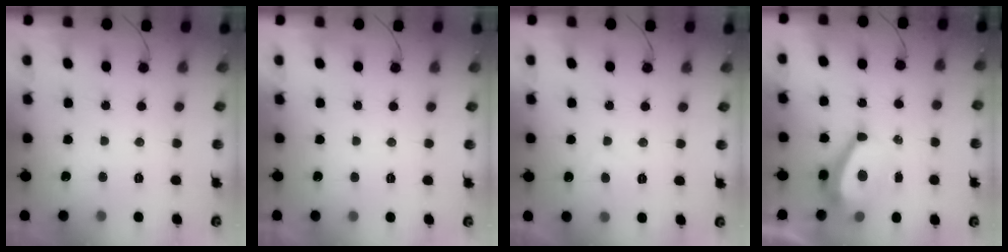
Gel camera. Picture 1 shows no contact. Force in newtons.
{"total": 2.3, "press": 2.3, "slide": 0.4}
{"total": 1.5, "press": 1.3, "slide": 0.7}
{"total": 8.5, "press": 8.4, "slide": 0.7}